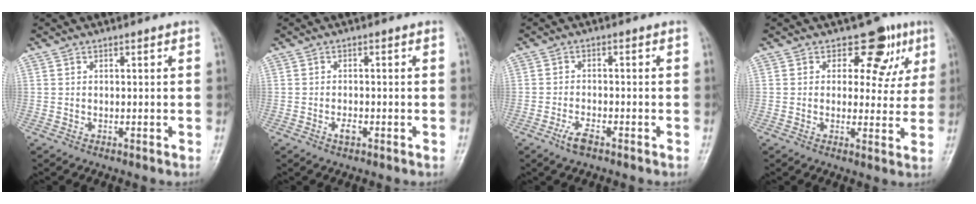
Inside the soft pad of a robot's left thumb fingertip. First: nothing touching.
{"total": 1.8, "force": [-1.0, 0.9, 1.1], "torque": [-0.020, 0.004, -0.019]}
{"total": 3.1, "force": [-2.1, 1.1, 2.0], "torque": [-0.045, 0.010, -0.042]}
{"total": 7.6, "force": [4.2, 5.6, 3.0], "torque": [0.012, -0.015, 0.045]}